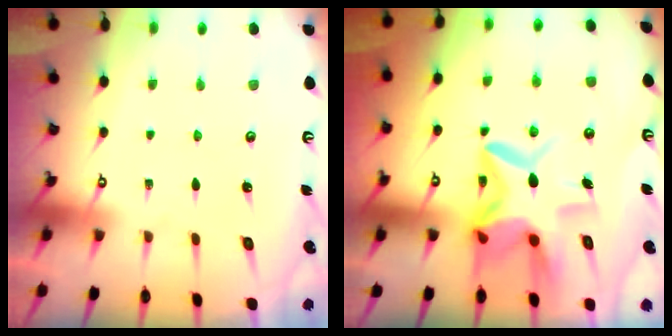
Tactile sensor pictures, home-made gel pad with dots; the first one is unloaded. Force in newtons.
{"total": 12.7, "press": 12.6, "slide": 2.0}